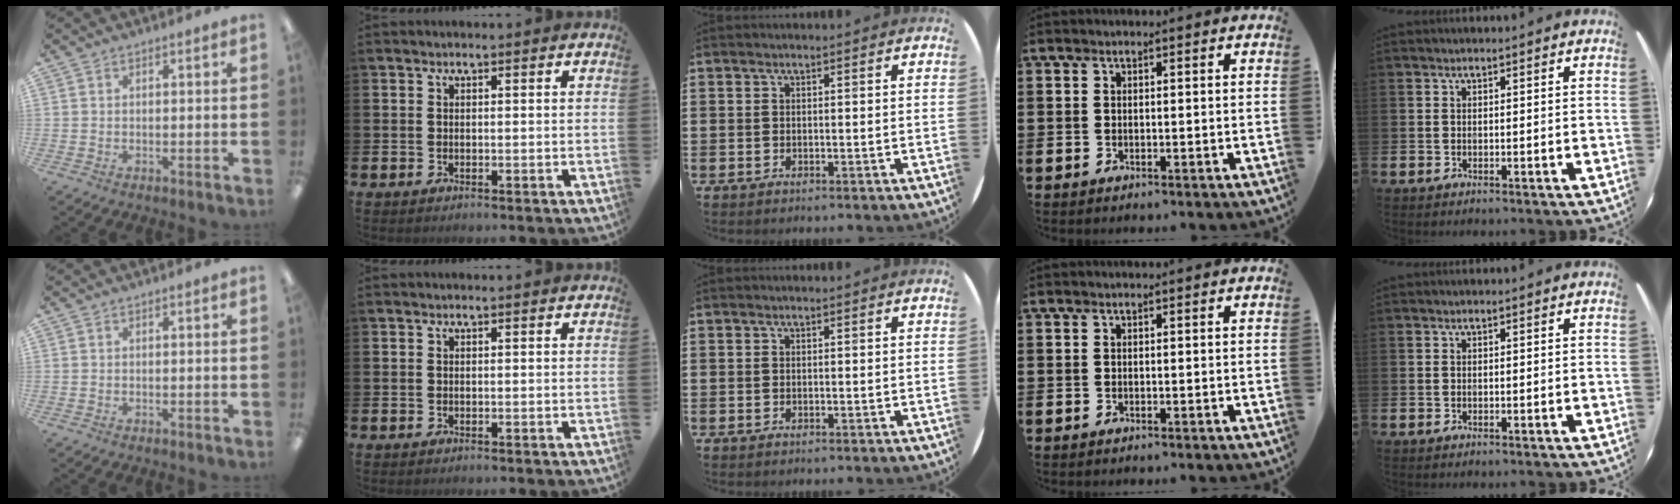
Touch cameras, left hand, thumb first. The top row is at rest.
{}